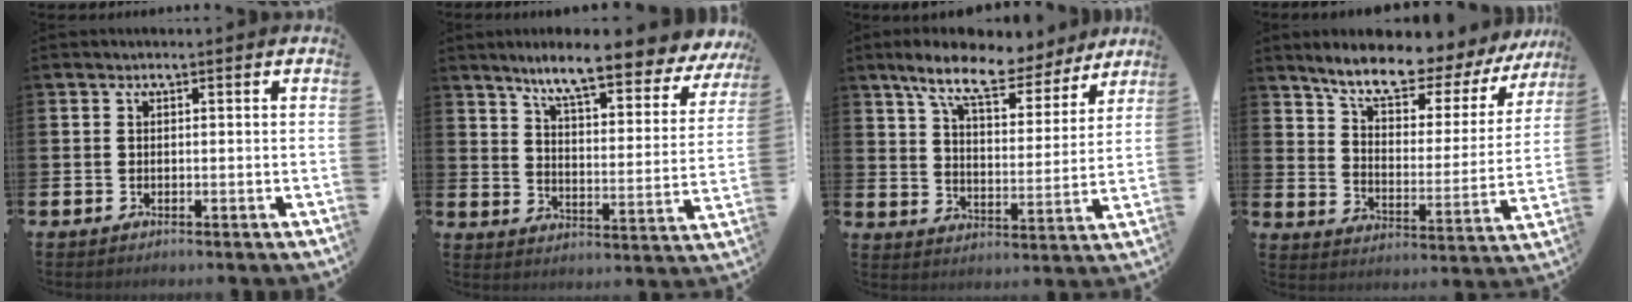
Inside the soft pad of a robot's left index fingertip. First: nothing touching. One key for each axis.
{"total": 9.0, "fx": 7.8, "fy": 1.0, "fz": 4.3, "tx": -0.097, "ty": -0.055, "tz": 0.130}
{"total": 10.3, "fx": 8.8, "fy": 2.9, "fz": 4.5, "tx": -0.107, "ty": -0.047, "tz": 0.153}
{"total": 8.9, "fx": 7.9, "fy": 2.1, "fz": 3.7, "tx": -0.093, "ty": -0.058, "tz": 0.127}